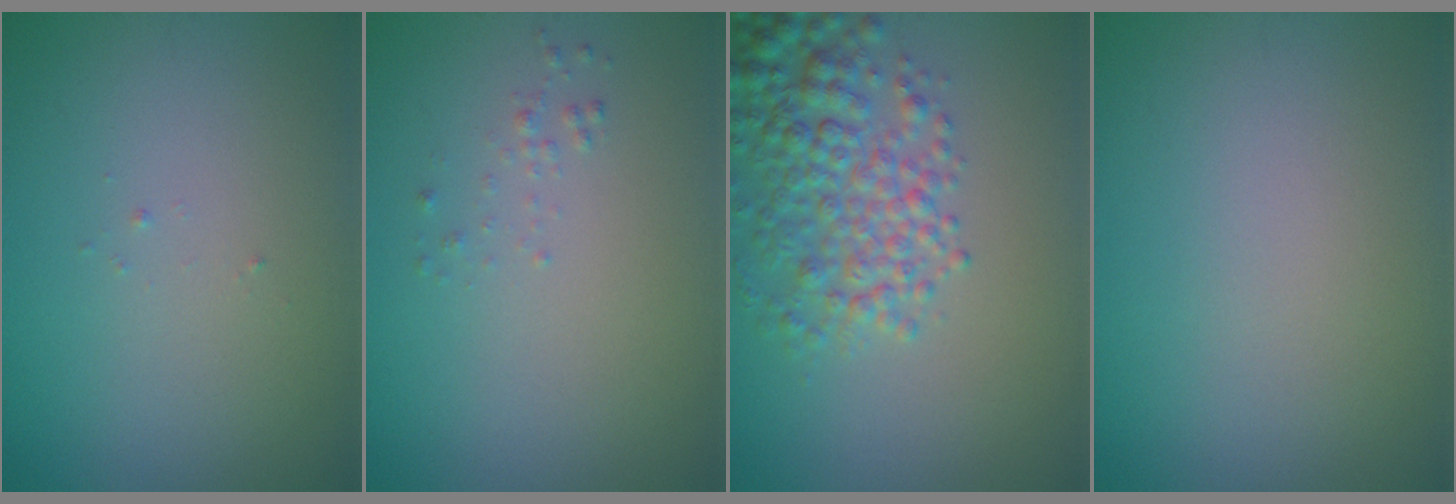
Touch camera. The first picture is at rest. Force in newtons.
{"total": 0.6, "press": 0.6, "slide": 0.1}
{"total": 5.3, "press": 5.3, "slide": 0.1}
{"total": 0.0}